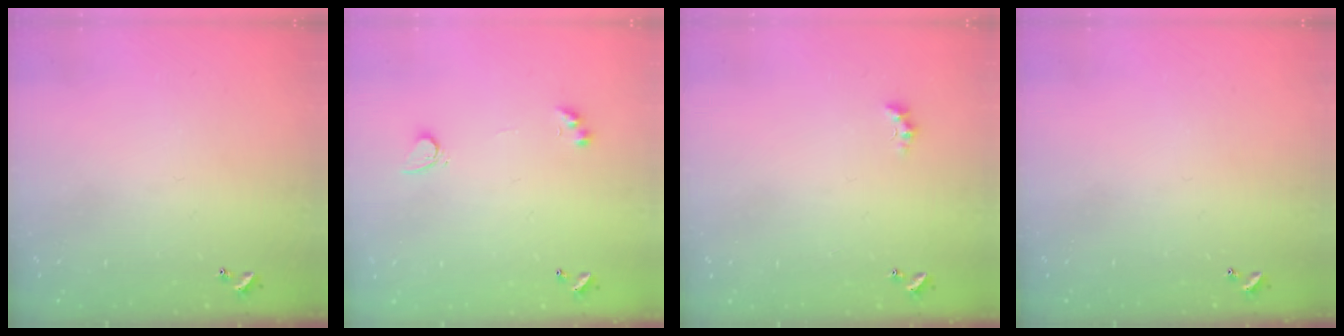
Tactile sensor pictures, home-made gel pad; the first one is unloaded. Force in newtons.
{"total": 2.9, "press": 2.6, "slide": 1.3}
{"total": 1.1, "press": 1.1, "slide": 0.4}
{"total": 0.0}